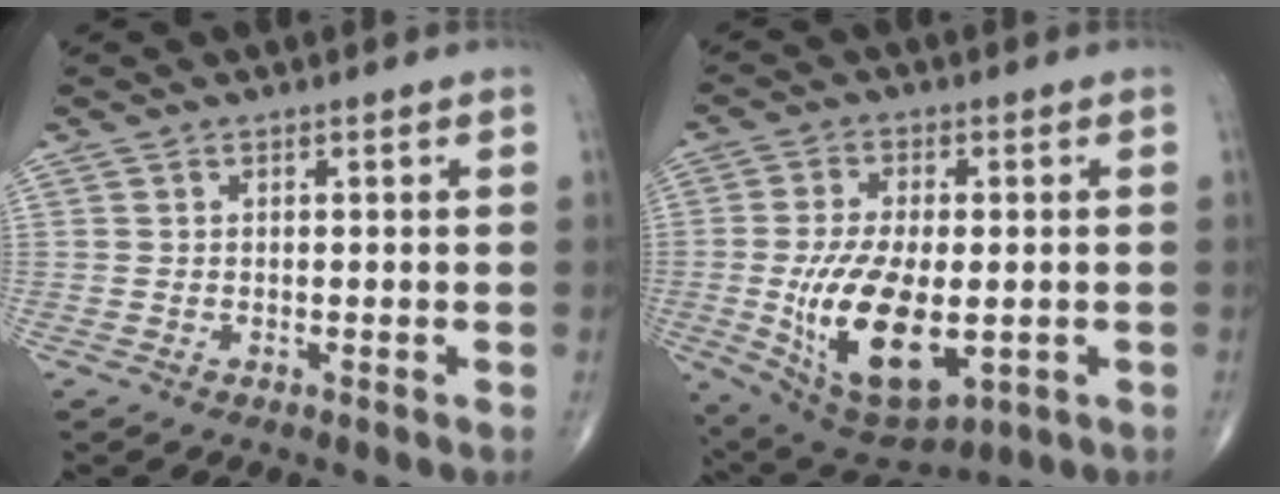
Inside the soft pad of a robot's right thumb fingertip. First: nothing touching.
{"total": 17.8, "force": [-3.1, 8.9, 15.1], "torque": [-0.270, -0.011, -0.032]}